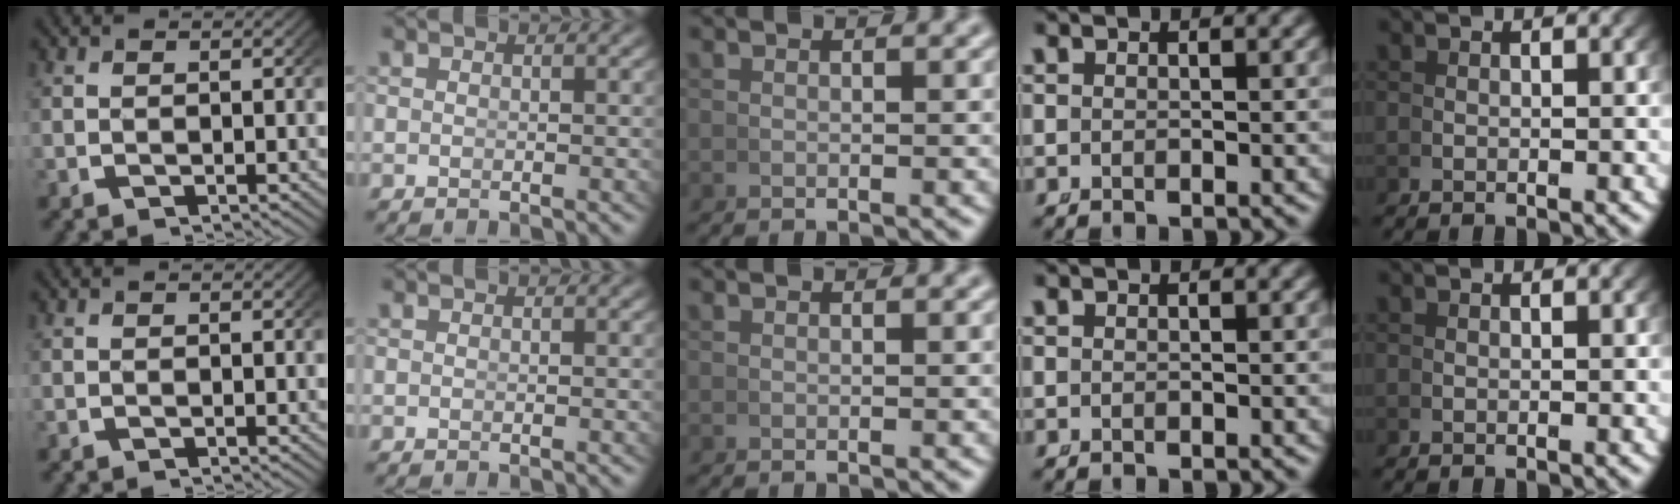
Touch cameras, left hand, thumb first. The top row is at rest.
{}